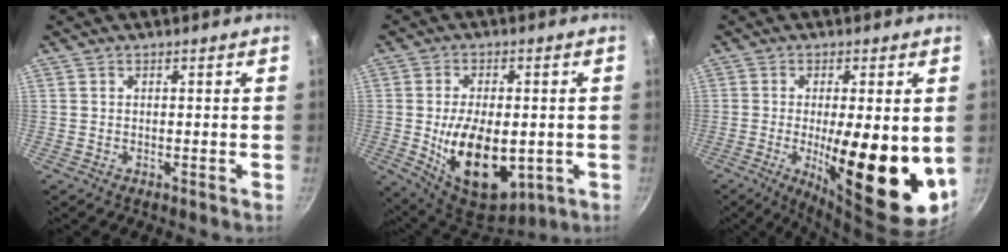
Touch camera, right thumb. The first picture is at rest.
{"total": 16.8, "force": [-2.5, 9.7, 13.5], "torque": [-0.199, -0.010, -0.022]}
{"total": 18.2, "force": [-1.8, 5.3, 17.3], "torque": [-0.245, -0.020, -0.021]}